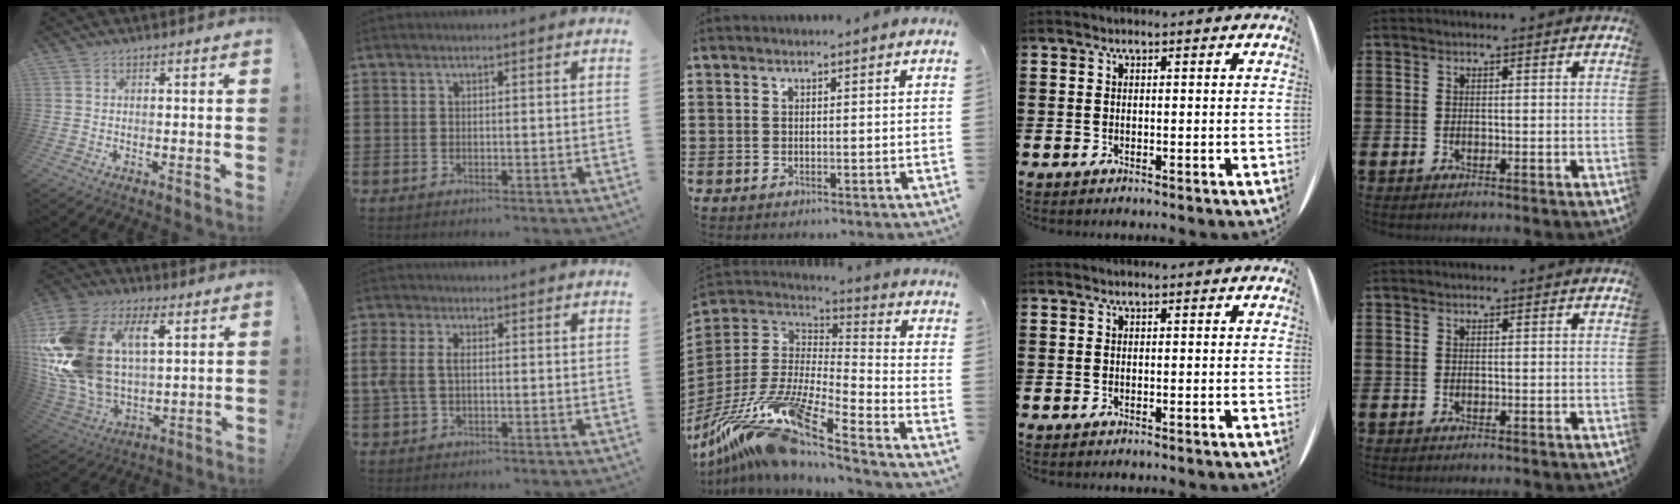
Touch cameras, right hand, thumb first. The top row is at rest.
{"thumb": {"total": 25.8, "force": [7.6, 17.2, 17.7], "torque": [-0.358, -0.029, 0.152]}, "index": {"total": 3.1, "force": [0.0, 1.9, 2.5], "torque": [-0.067, 0.001, -0.007]}, "middle": {"total": 15.5, "force": [-11.9, 1.1, 9.8], "torque": [-0.222, 0.001, -0.238]}}